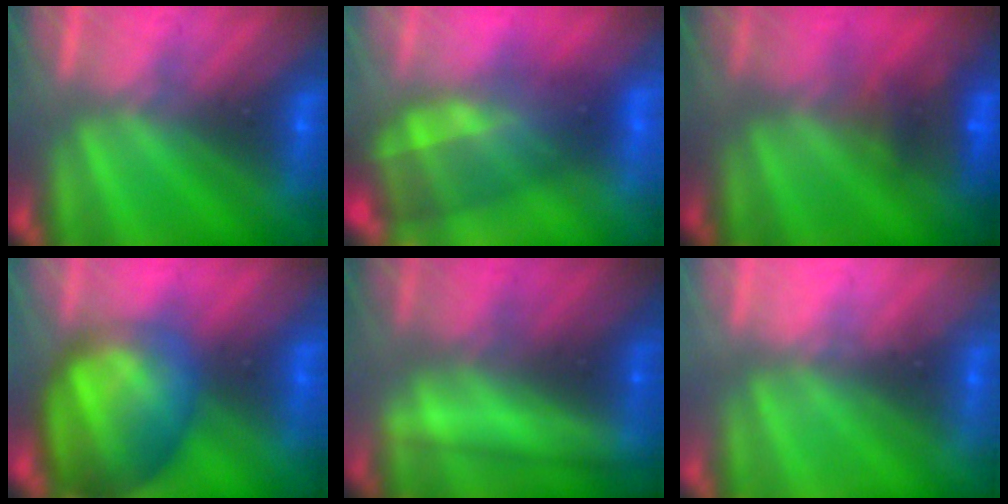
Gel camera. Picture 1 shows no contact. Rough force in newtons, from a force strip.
{"total": 5.8}
{"total": 4.9}
{"total": 7.5}
{"total": 2.4}
{"total": 2.1}